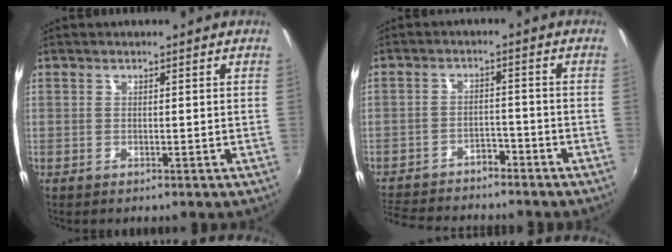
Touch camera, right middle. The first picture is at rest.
{"total": 10.9, "force": [-9.7, 3.4, 3.6], "torque": [-0.094, 0.004, -0.154]}